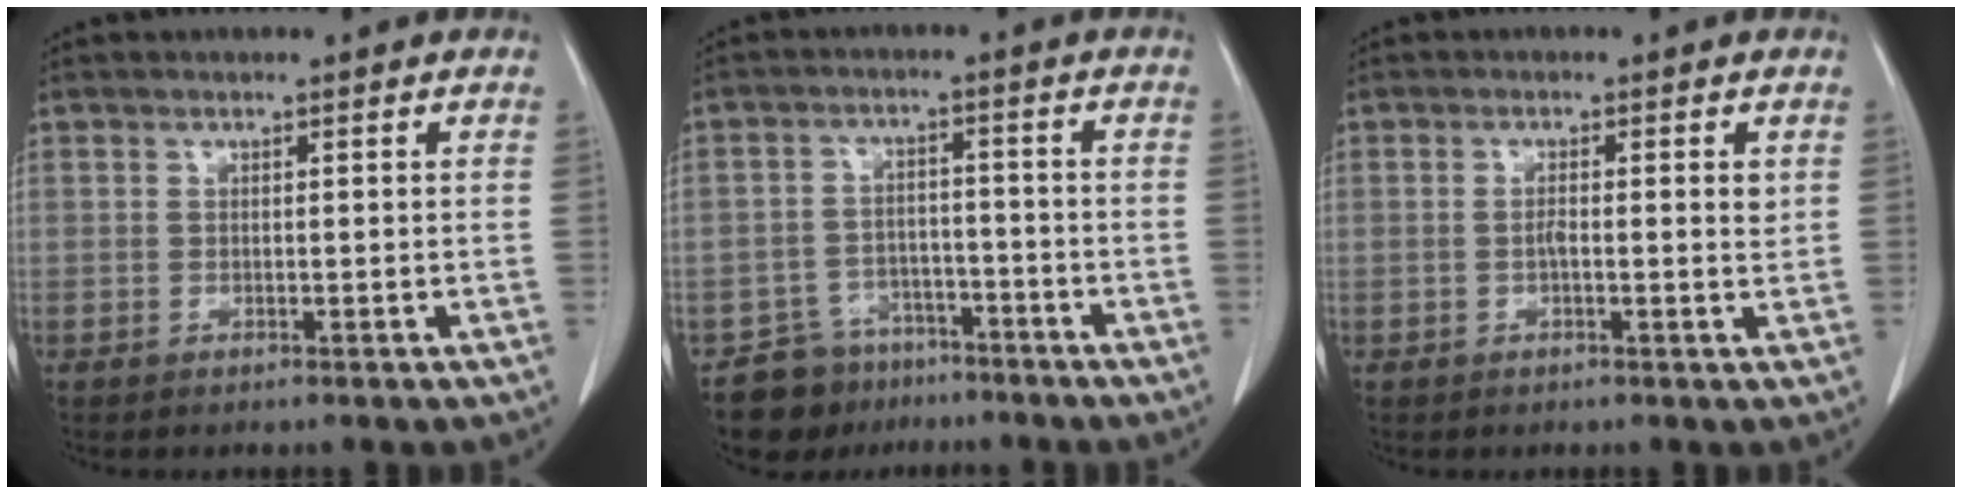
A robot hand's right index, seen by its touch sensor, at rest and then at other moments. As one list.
[{"total": 7.0, "force": [-5.4, 4.4, -0.1], "torque": [0.009, 0.023, -0.088]}, {"total": 2.7, "force": [0.3, 0.6, 2.6], "torque": [-0.043, 0.003, 0.004]}]